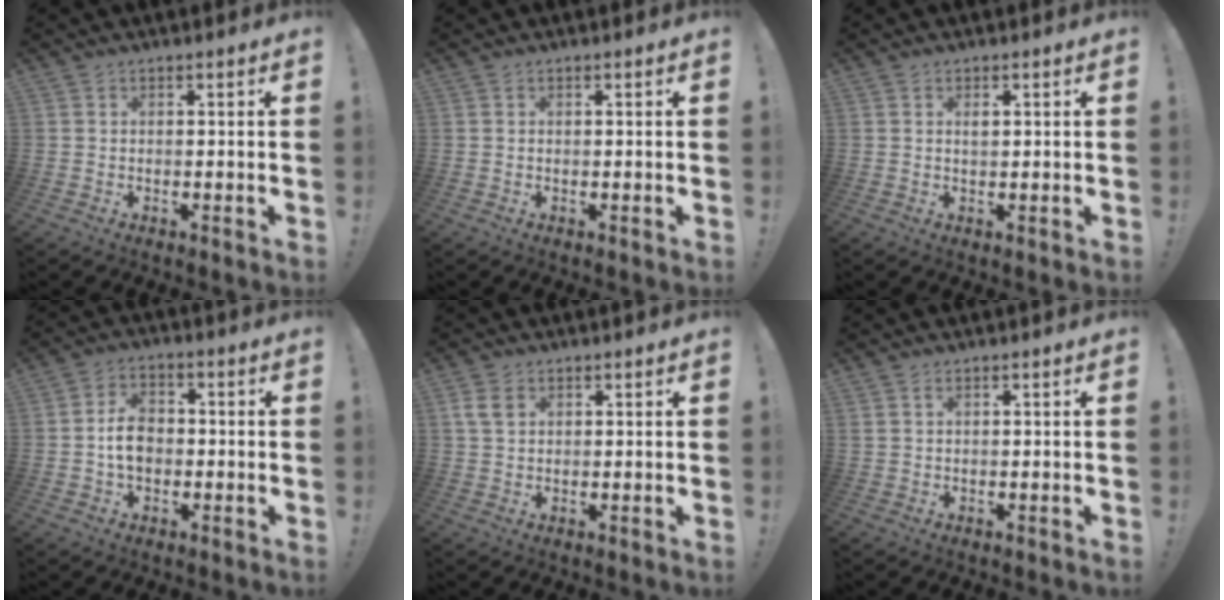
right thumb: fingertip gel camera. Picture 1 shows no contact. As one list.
[{"total": 0.0}, {"total": 1.3, "force": [0.3, 0.7, 1.0], "torque": [-0.018, 0.002, 0.005]}, {"total": 7.5, "force": [-1.2, 5.6, 4.8], "torque": [-0.078, 0.013, -0.023]}, {"total": 4.3, "force": [1.7, 2.7, 3.0], "torque": [-0.043, 0.001, 0.033]}, {"total": 0.9, "force": [0.4, 0.5, 0.7], "torque": [-0.018, 0.005, 0.008]}]